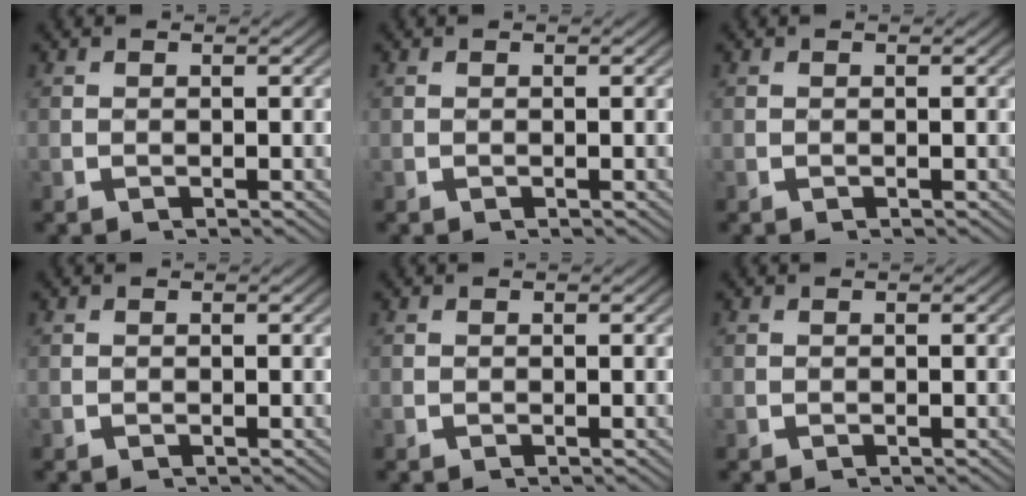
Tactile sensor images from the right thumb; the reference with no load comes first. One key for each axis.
{"total": 0.0}
{"total": 0.0}
{"total": 0.0}
{"total": 0.0}
{"total": 0.0}